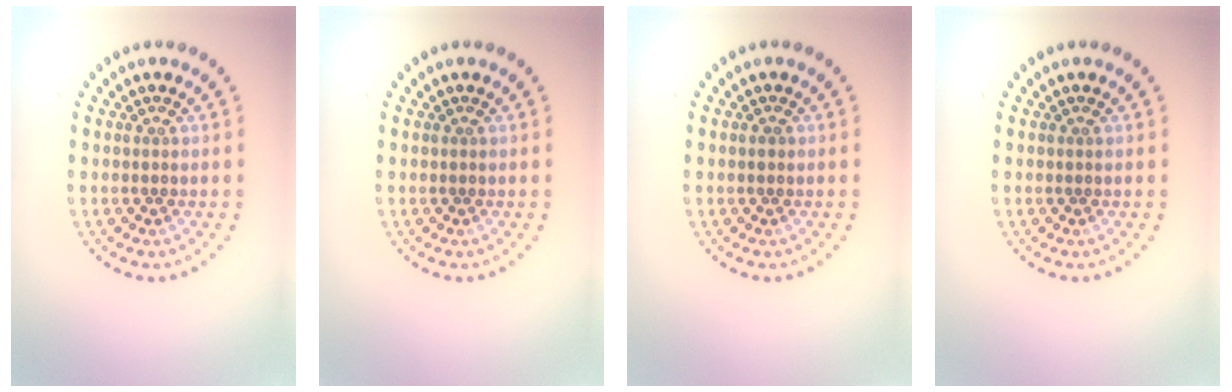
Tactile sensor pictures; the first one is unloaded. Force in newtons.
{"total": 0.0}
{"total": 0.7, "press": 0.7, "slide": 0.0}
{"total": 0.0}